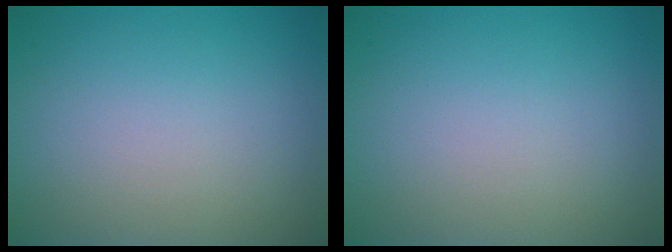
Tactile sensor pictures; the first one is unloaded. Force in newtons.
{"total": 0.0}